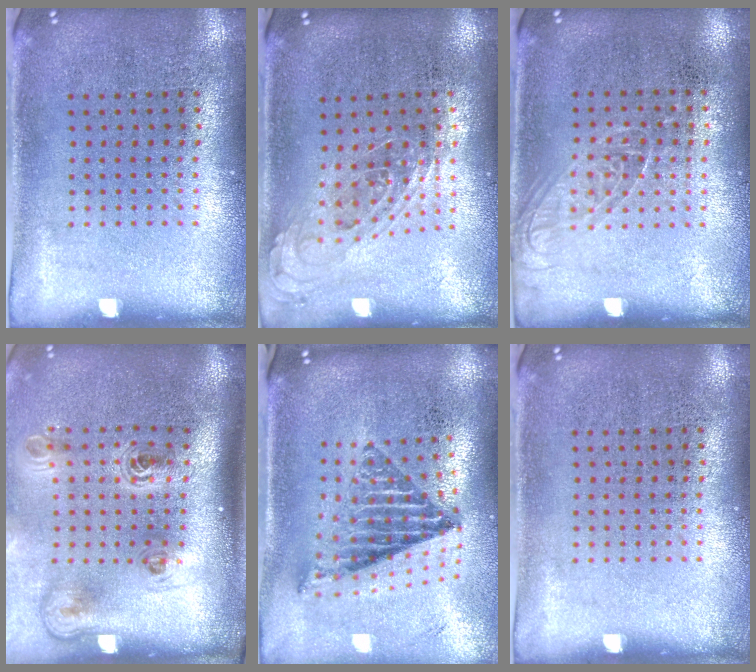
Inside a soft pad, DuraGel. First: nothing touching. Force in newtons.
{"total": 0.8, "press": 0.7, "slide": 0.3}
{"total": 1.1, "press": 0.9, "slide": 0.5}
{"total": 2.3, "press": 1.5, "slide": 1.8}
{"total": 1.6, "press": 1.3, "slide": 1.0}
{"total": 0.0}